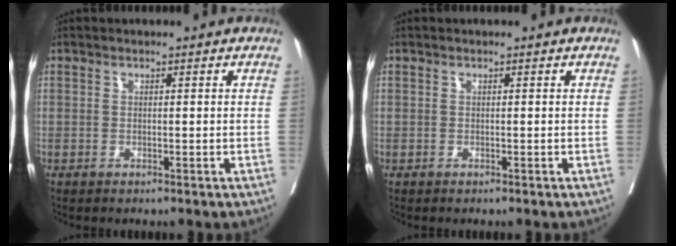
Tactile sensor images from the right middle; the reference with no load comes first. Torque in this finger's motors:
{"motor_torque": [0.68, -0.68, -0.13, -0.11]}